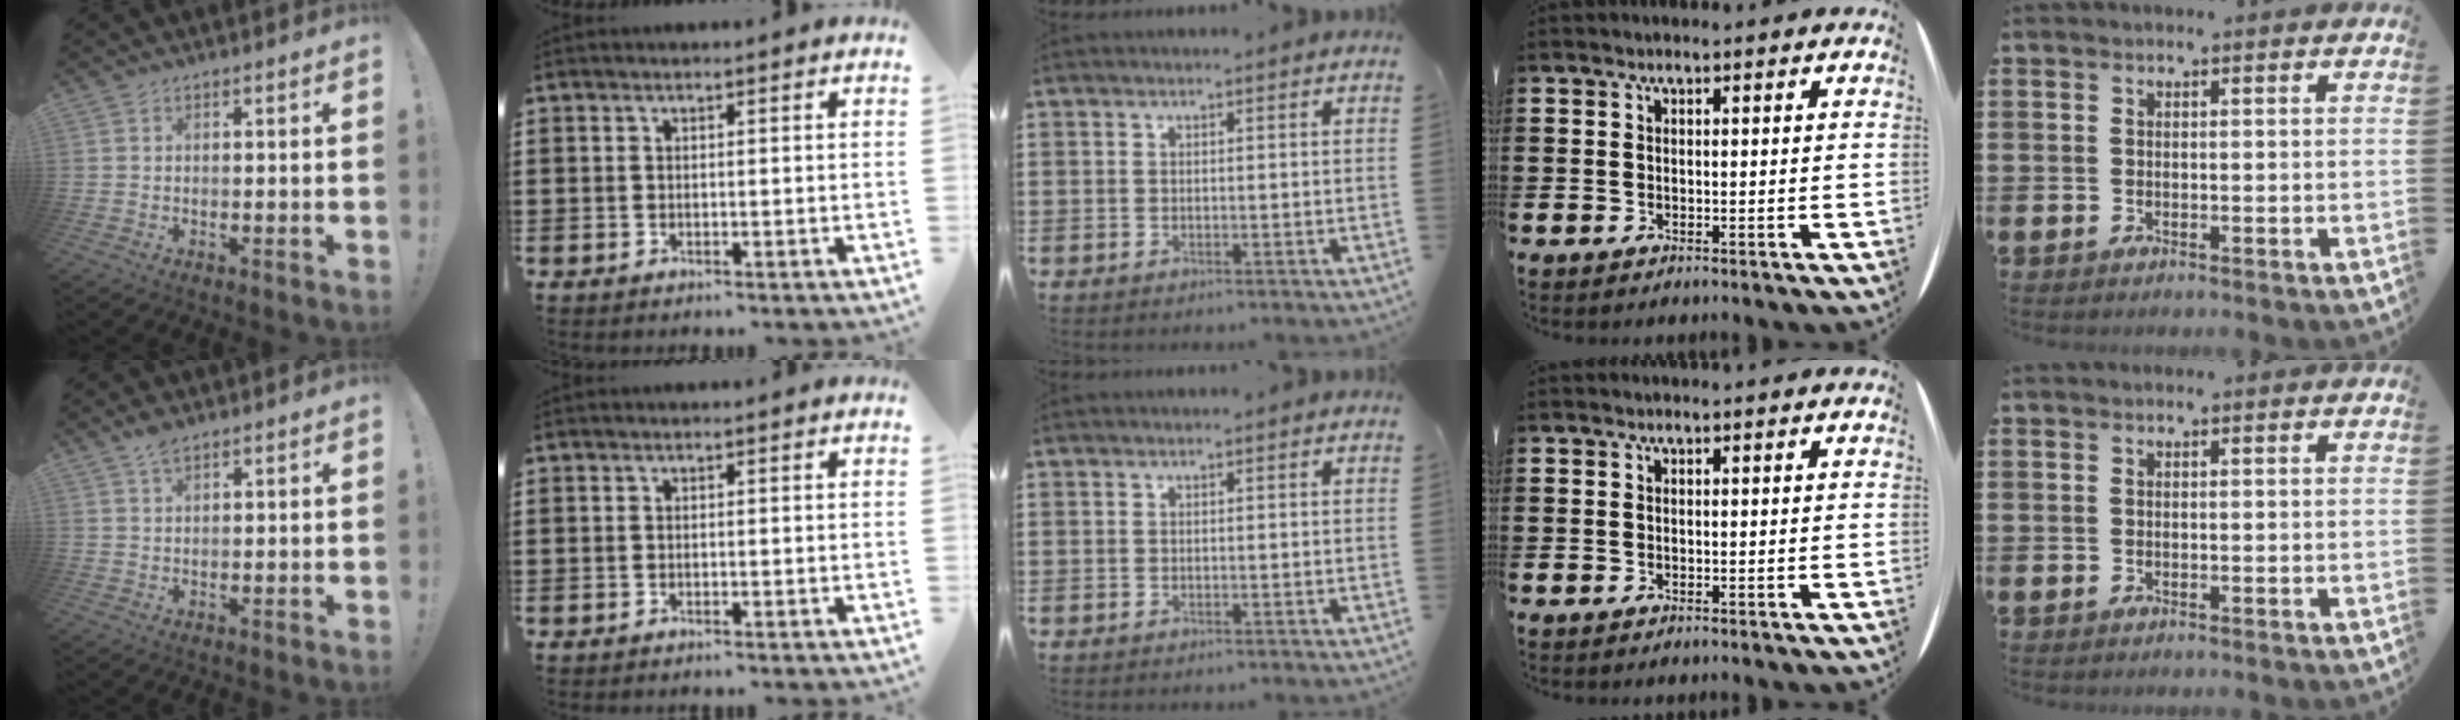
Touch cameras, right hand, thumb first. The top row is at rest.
{"thumb": {"total": 3.3, "force": [2.3, 1.2, 2.1], "torque": [-0.031, -0.010, 0.040]}}